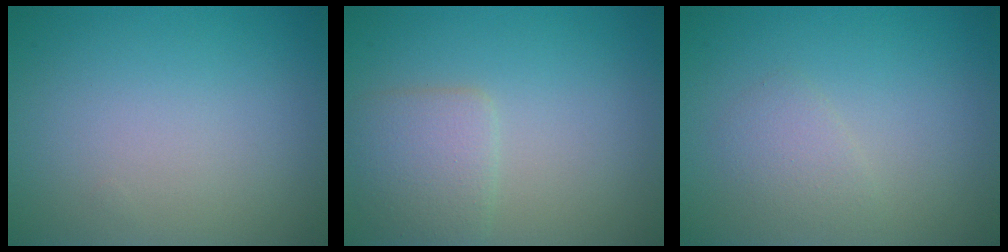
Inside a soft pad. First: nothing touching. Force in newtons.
{"total": 2.9, "press": 2.9, "slide": 0.0}
{"total": 1.5, "press": 1.4, "slide": 0.1}